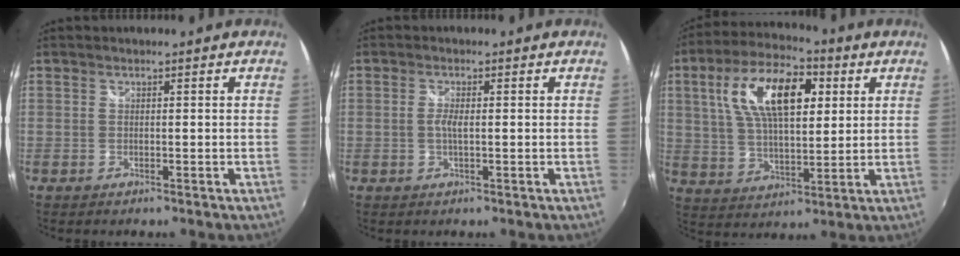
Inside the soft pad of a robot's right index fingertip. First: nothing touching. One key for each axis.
{"total": 1.7, "fx": -0.2, "fy": 0.4, "fz": 1.6, "tx": -0.033, "ty": -0.003, "tz": -0.003}
{"total": 16.4, "fx": 5.2, "fy": 7.4, "fz": 13.7, "tx": -0.249, "ty": 0.029, "tz": 0.093}